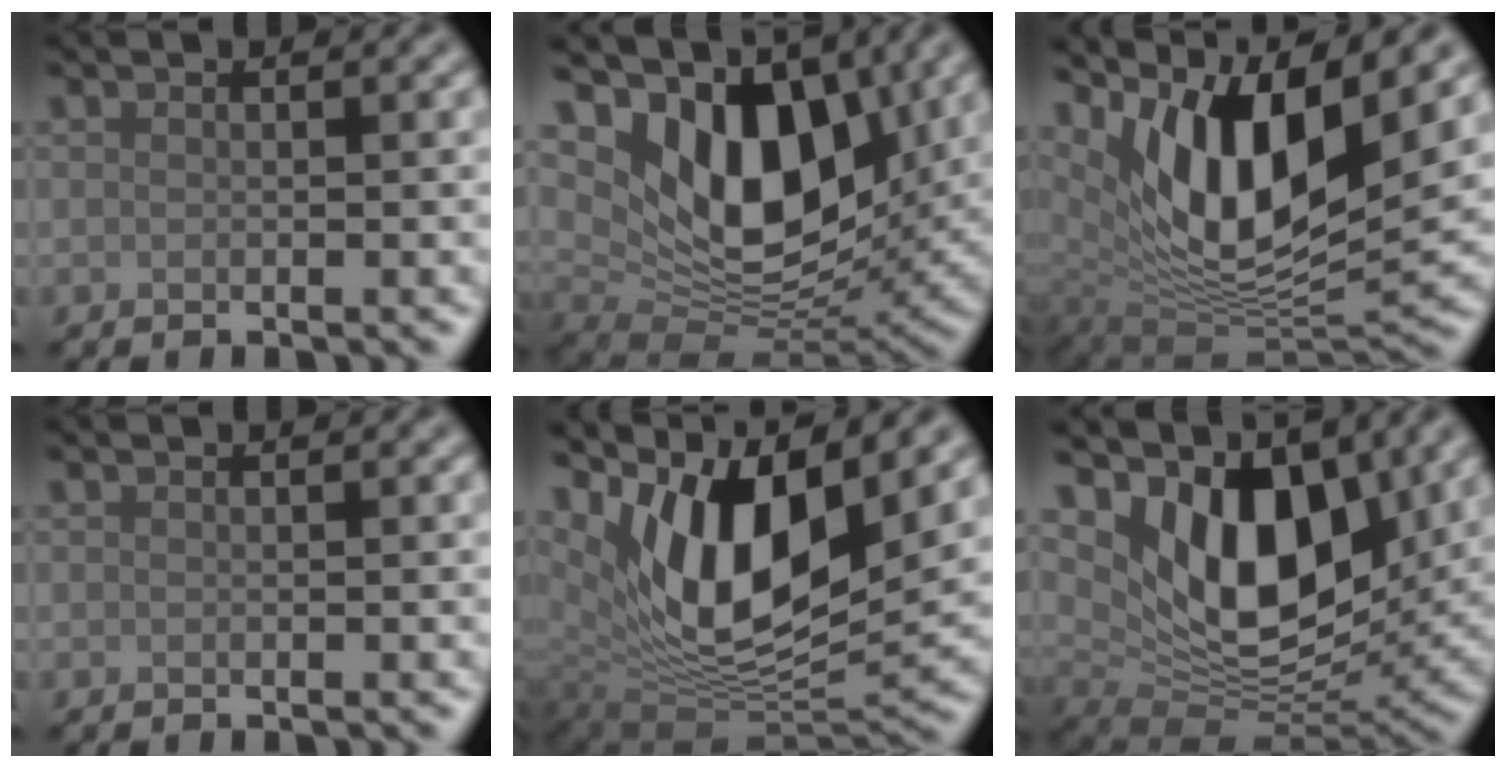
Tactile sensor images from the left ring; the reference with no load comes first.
{"total": 10.9, "force": [4.0, 6.4, 7.9], "torque": [-0.130, -0.019, 0.070]}
{"total": 12.1, "force": [5.5, 4.8, 9.6], "torque": [-0.165, -0.009, 0.108]}
{"total": 0.0}
{"total": 13.1, "force": [5.4, 5.9, 10.3], "torque": [-0.176, -0.002, 0.101]}
{"total": 9.9, "force": [3.7, 5.5, 7.4], "torque": [-0.123, -0.020, 0.060]}